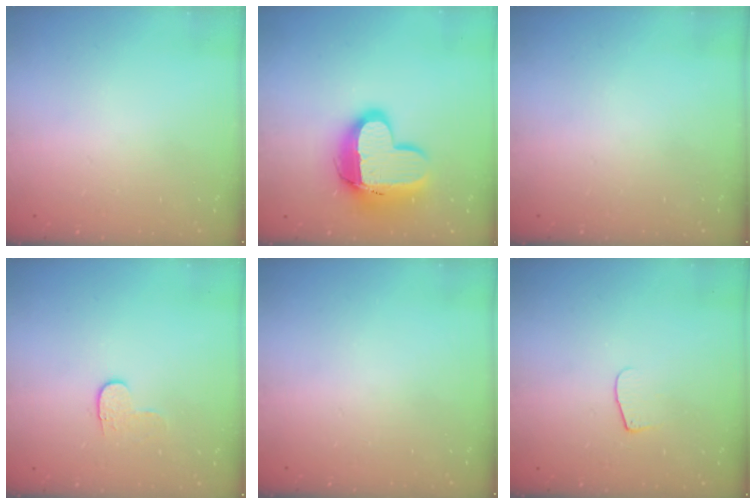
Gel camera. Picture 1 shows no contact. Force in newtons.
{"total": 15.3, "press": 15.2, "slide": 1.2}
{"total": 0.0}
{"total": 3.8, "press": 3.8, "slide": 0.5}
{"total": 0.0}
{"total": 6.2, "press": 6.2, "slide": 0.7}